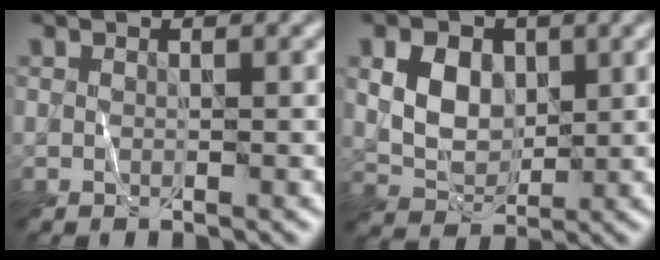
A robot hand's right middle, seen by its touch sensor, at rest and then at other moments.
{"total": 4.5, "force": [1.4, 3.4, 2.6], "torque": [-0.053, -0.002, 0.025]}